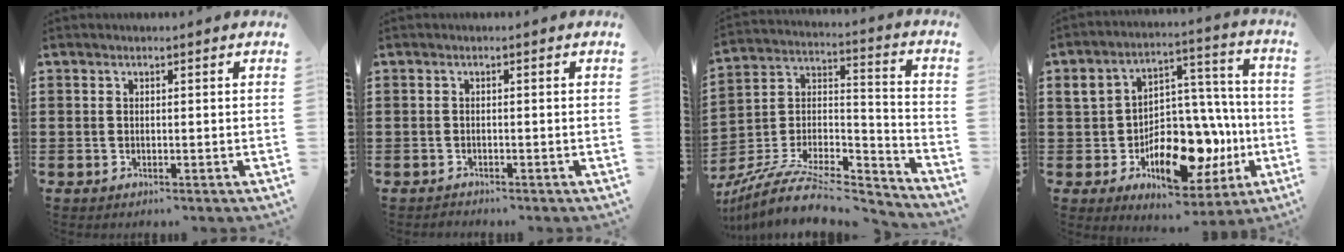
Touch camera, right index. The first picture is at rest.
{"total": 0.7, "force": [-0.7, 0.1, 0.0], "torque": [-0.002, 0.000, -0.014]}
{"total": 9.5, "force": [-7.8, 3.0, 4.3], "torque": [-0.090, 0.003, -0.156]}
{"total": 14.2, "force": [-3.3, 9.4, 10.0], "torque": [-0.151, 0.007, -0.047]}